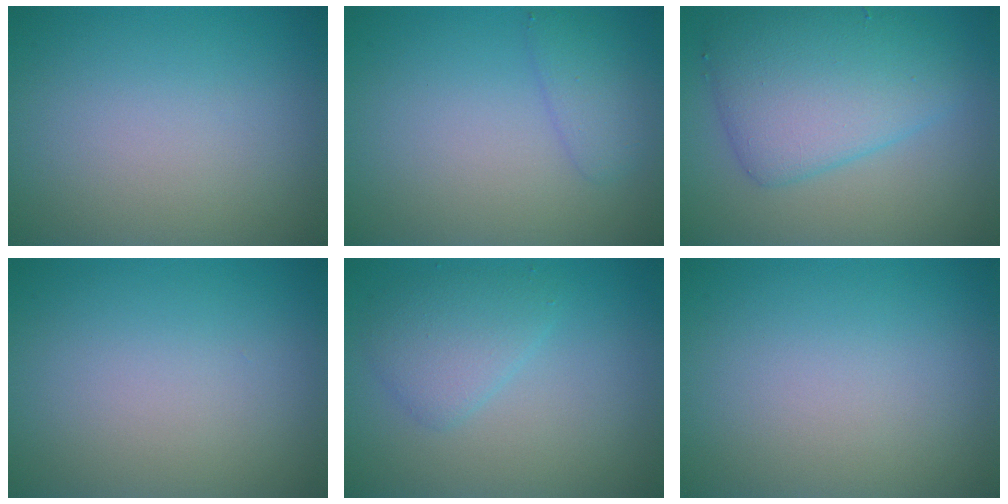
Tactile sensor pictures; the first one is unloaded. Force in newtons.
{"total": 1.9, "press": 1.9, "slide": 0.1}
{"total": 6.5, "press": 6.5, "slide": 0.1}
{"total": 0.0}
{"total": 2.6, "press": 2.6, "slide": 0.1}
{"total": 0.0}